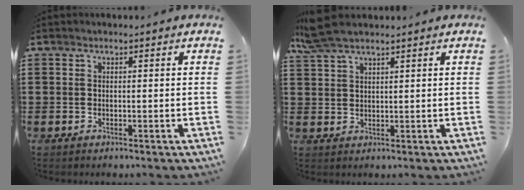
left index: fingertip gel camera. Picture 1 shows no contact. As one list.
[{"total": 5.0, "force": [3.8, 1.1, 3.0], "torque": [-0.075, -0.002, 0.069]}]